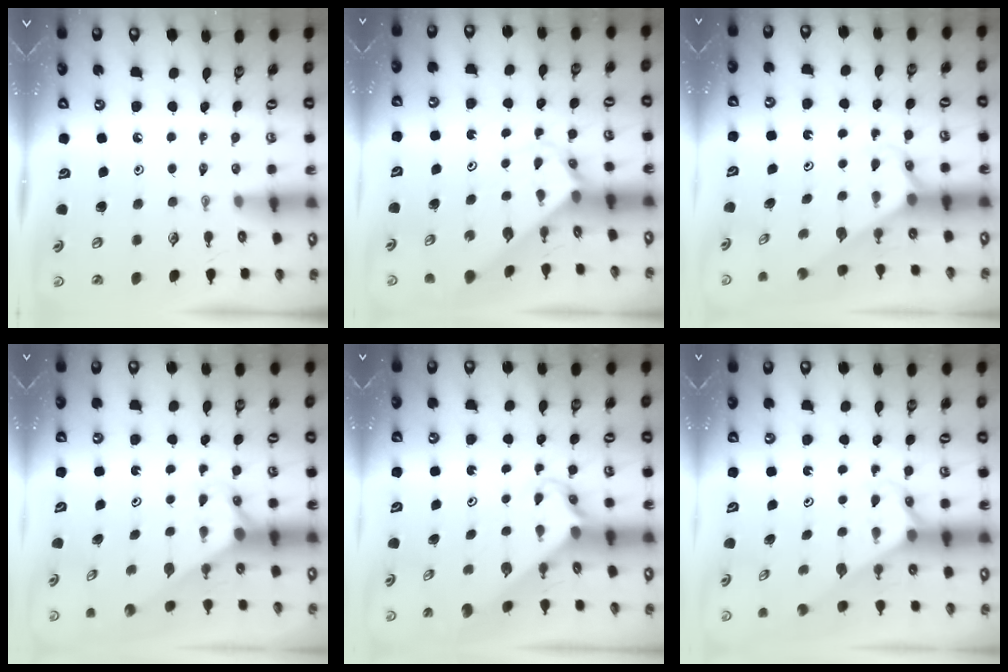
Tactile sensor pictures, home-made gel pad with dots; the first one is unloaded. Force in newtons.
{"total": 2.9, "press": 2.9, "slide": 0.1}
{"total": 2.5, "press": 2.5, "slide": 0.3}
{"total": 2.9, "press": 2.9, "slide": 0.0}
{"total": 2.7, "press": 2.7, "slide": 0.2}
{"total": 2.6, "press": 2.6, "slide": 0.2}